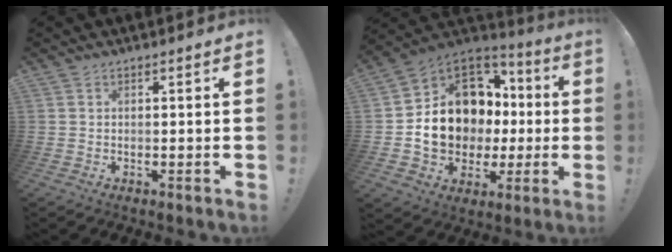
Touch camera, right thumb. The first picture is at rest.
{"total": 16.7, "force": [0.5, 13.4, 9.9], "torque": [-0.154, 0.002, 0.039]}